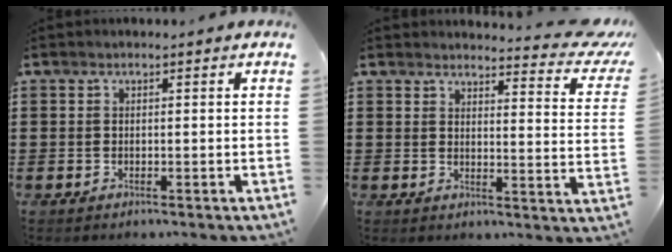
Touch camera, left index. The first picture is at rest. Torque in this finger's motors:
{"motor_torque": [2.14, 0.00, 0.11, 0.01]}